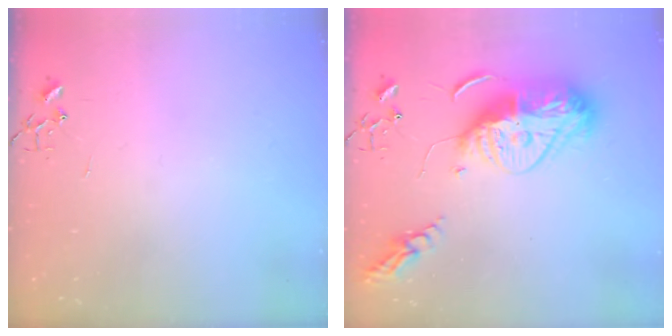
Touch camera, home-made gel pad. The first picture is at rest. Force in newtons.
{"total": 18.2, "press": 18.2, "slide": 1.6}